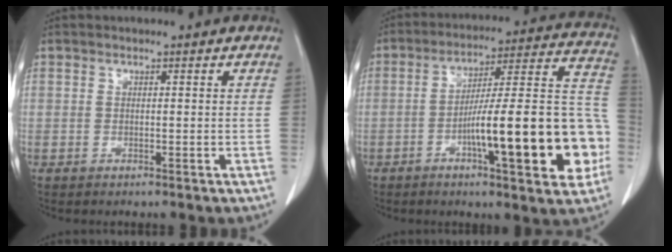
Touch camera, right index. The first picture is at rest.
{"total": 21.7, "force": [-6.2, 3.2, 20.5], "torque": [-0.239, 0.029, -0.085]}